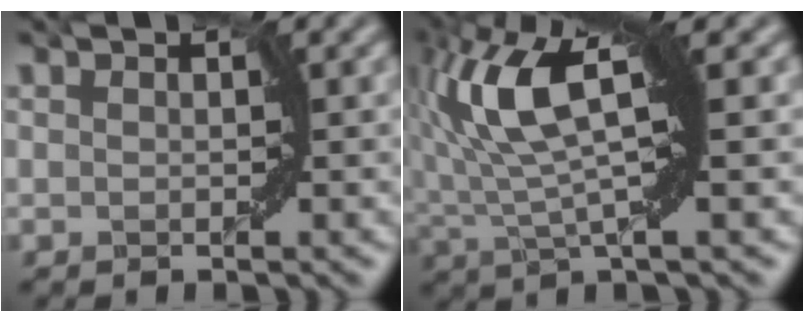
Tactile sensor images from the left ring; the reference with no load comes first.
{"total": 8.3, "force": [2.1, 2.4, 7.7], "torque": [-0.163, 0.015, 0.032]}